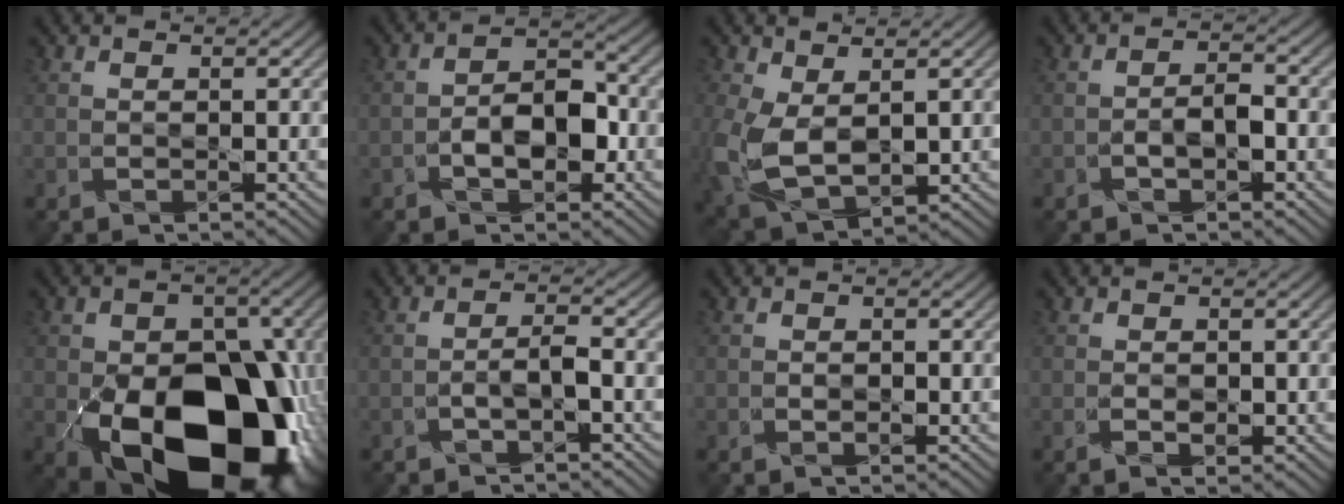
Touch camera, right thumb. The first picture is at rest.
{"total": 5.0, "force": [-2.0, 2.8, 3.6], "torque": [-0.051, 0.009, -0.035]}
{"total": 8.8, "force": [0.2, 5.6, 6.8], "torque": [-0.192, -0.023, 0.023]}
{"total": 2.4, "force": [-1.3, 1.0, 1.7], "torque": [-0.027, 0.007, -0.023]}
{"total": 21.6, "force": [-8.2, 14.0, 14.2], "torque": [-0.208, -0.044, -0.096]}
{"total": 2.2, "force": [-1.4, 0.3, 1.6], "torque": [-0.033, 0.008, -0.029]}
{"total": 0.9, "force": [-0.4, 0.5, 0.6], "torque": [-0.009, -0.003, -0.006]}
{"total": 1.4, "force": [-0.4, 0.8, 1.1], "torque": [-0.023, -0.003, -0.005]}